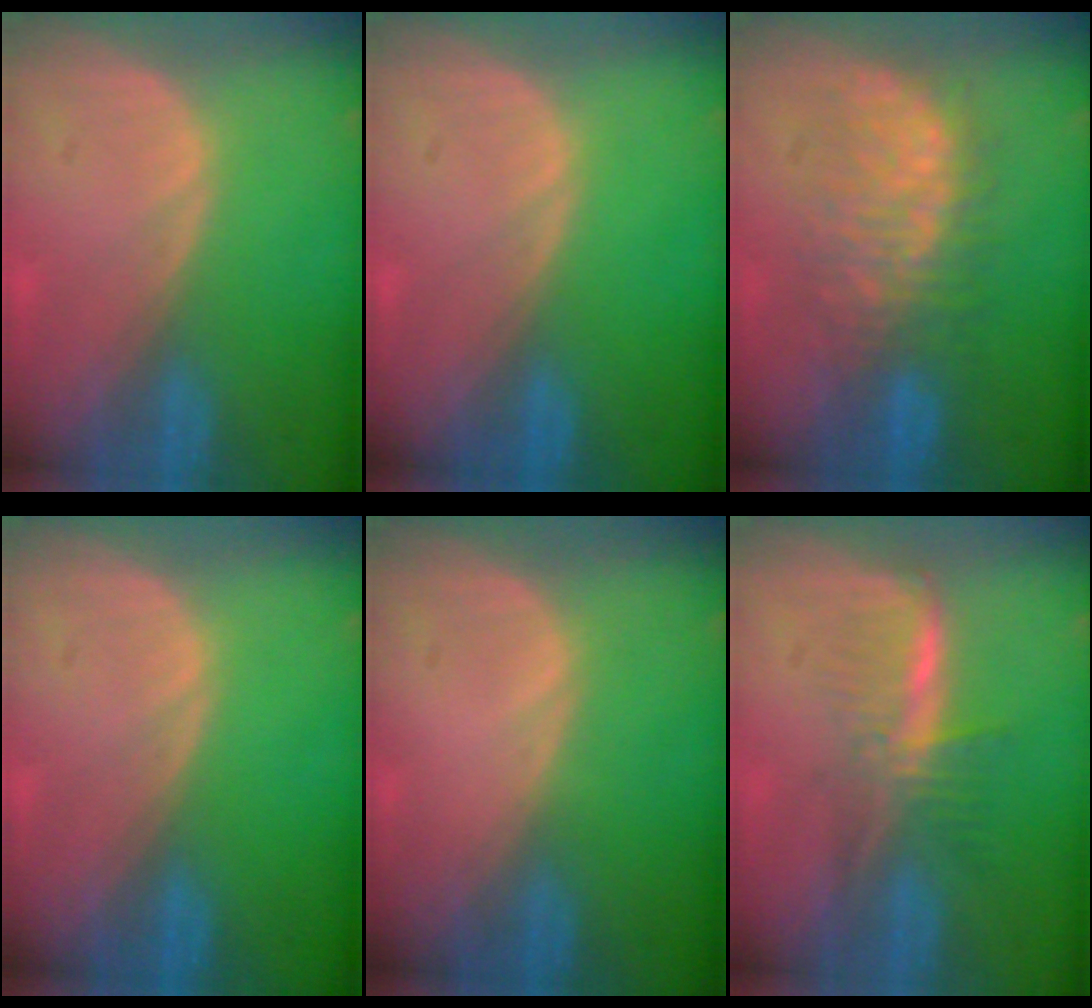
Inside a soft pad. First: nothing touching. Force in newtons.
{"total": 0.0}
{"total": 8.0, "press": 8.0, "slide": 0.2}
{"total": 0.0}
{"total": 0.0}
{"total": 5.8, "press": 5.2, "slide": 2.7}